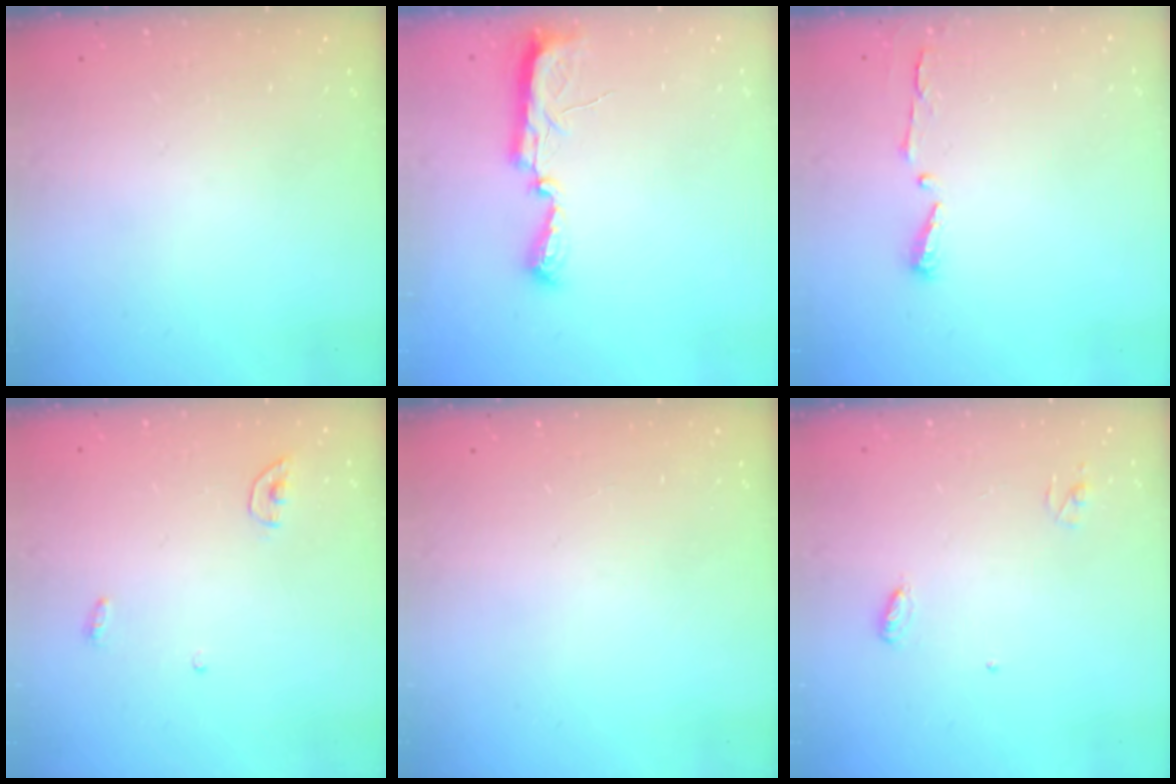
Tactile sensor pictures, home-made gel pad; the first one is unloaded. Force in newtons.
{"total": 7.7, "press": 7.7, "slide": 0.6}
{"total": 3.7, "press": 3.7, "slide": 0.5}
{"total": 3.4, "press": 3.4, "slide": 0.3}
{"total": 0.0}
{"total": 3.6, "press": 3.6, "slide": 0.3}